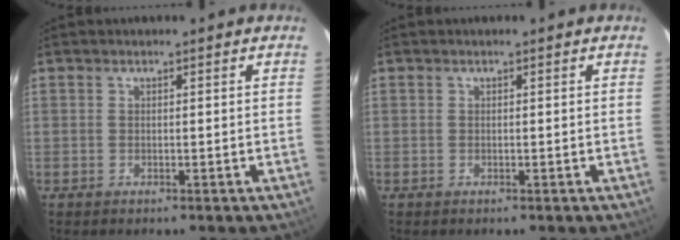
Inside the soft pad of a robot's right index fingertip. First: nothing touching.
{"total": 0.0}